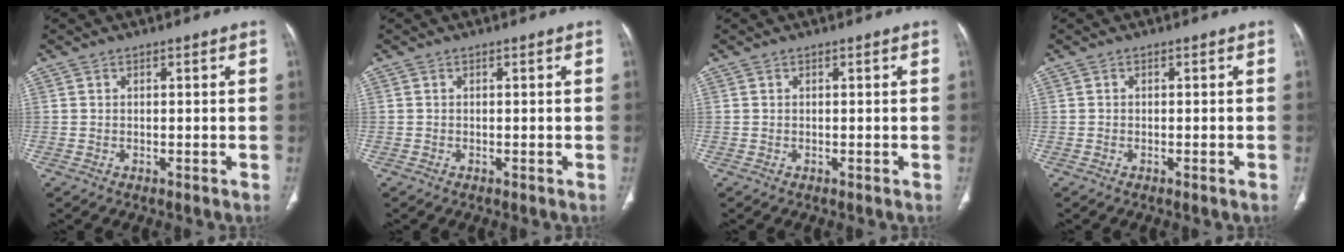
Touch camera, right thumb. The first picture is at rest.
{"total": 0.0}
{"total": 0.0}
{"total": 0.7, "force": [-0.4, -0.1, 0.6], "torque": [-0.012, -0.001, -0.007]}